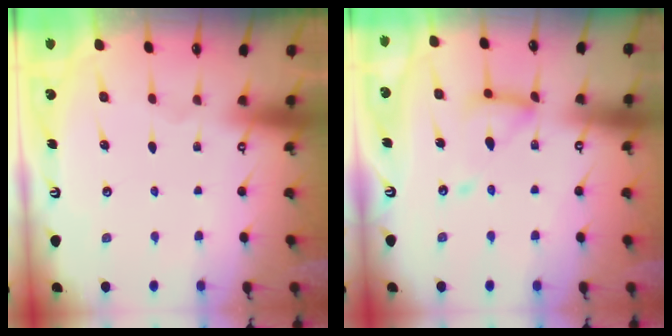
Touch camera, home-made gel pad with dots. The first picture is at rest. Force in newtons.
{"total": 12.9, "press": 12.9, "slide": 1.3}